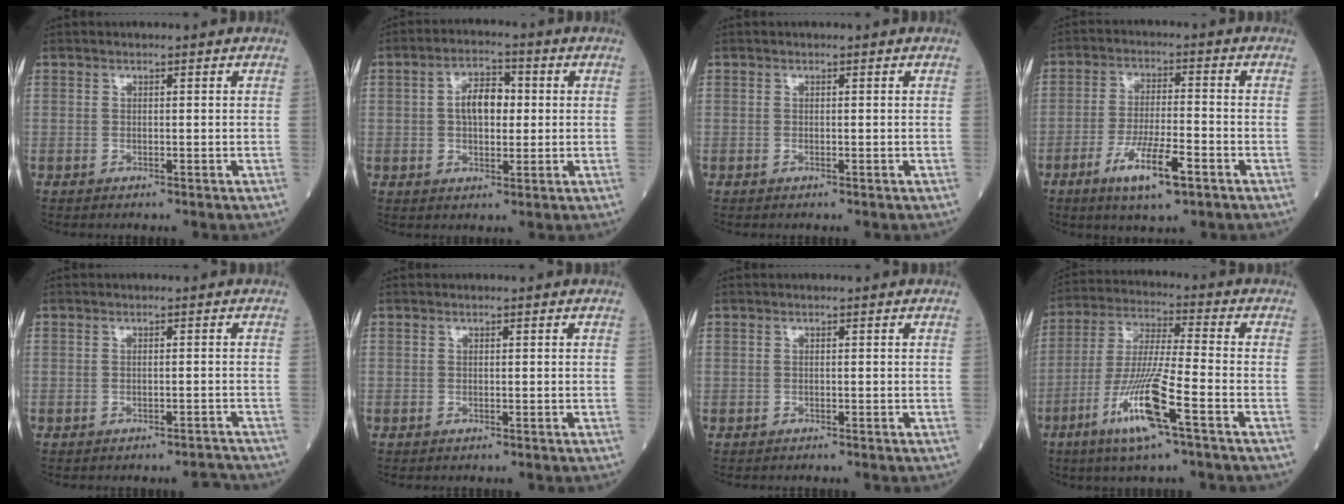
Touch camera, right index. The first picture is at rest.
{"total": 6.3, "force": [0.6, 3.3, 5.3], "torque": [-0.095, 0.015, 0.008]}
{"total": 0.0}
{"total": 8.7, "force": [-4.6, 1.3, 7.3], "torque": [-0.135, -0.012, -0.076]}
{"total": 1.4, "force": [-1.4, 0.2, 0.3], "torque": [0.004, 0.000, -0.017]}
{"total": 0.0}
{"total": 0.0}
{"total": 12.5, "force": [-5.9, 0.1, 11.0], "torque": [-0.223, -0.018, -0.114]}